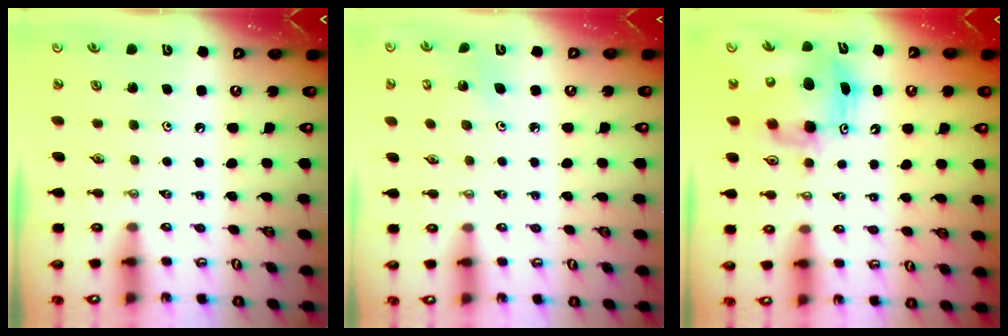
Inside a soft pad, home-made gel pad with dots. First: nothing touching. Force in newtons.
{"total": 2.7, "press": 2.7, "slide": 0.2}
{"total": 8.0, "press": 7.8, "slide": 1.7}